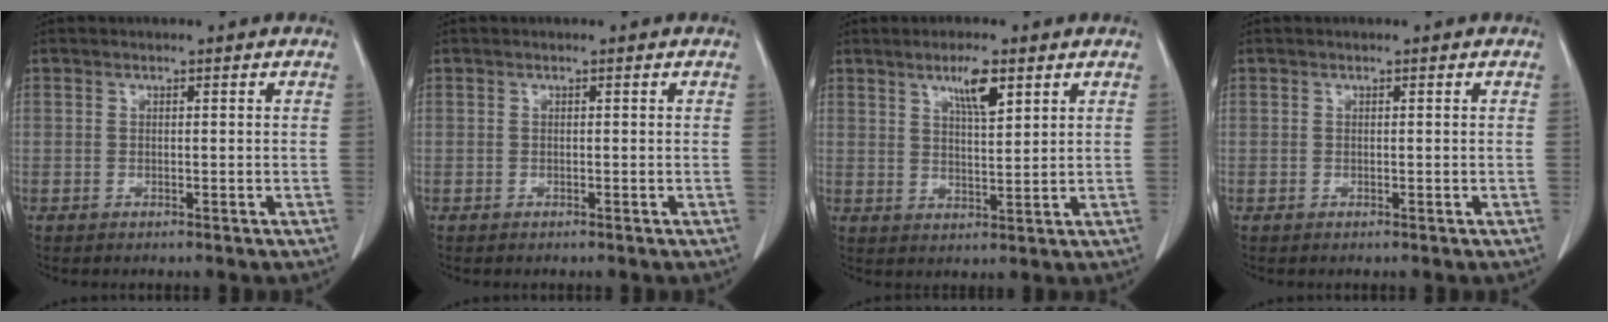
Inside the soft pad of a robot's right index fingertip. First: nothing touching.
{"total": 0.0}
{"total": 5.3, "force": [3.1, 0.9, 4.2], "torque": [-0.077, -0.003, 0.053]}
{"total": 0.0}